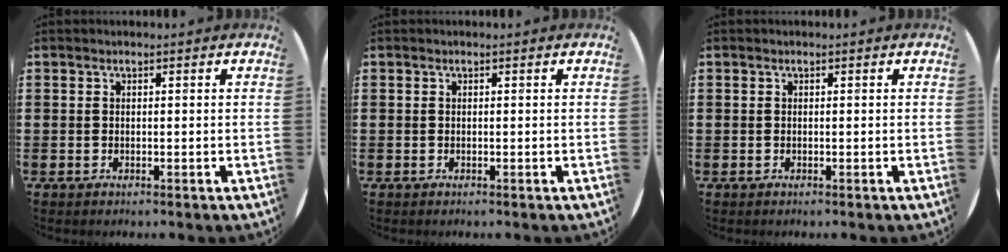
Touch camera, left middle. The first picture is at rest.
{"total": 0.0}
{"total": 0.0}